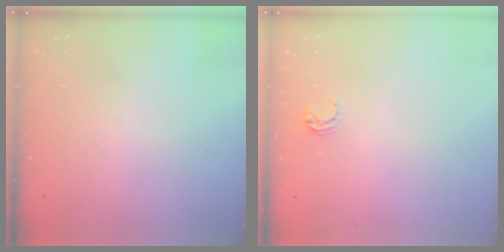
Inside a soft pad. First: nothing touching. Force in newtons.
{"total": 3.8, "press": 3.8, "slide": 0.3}